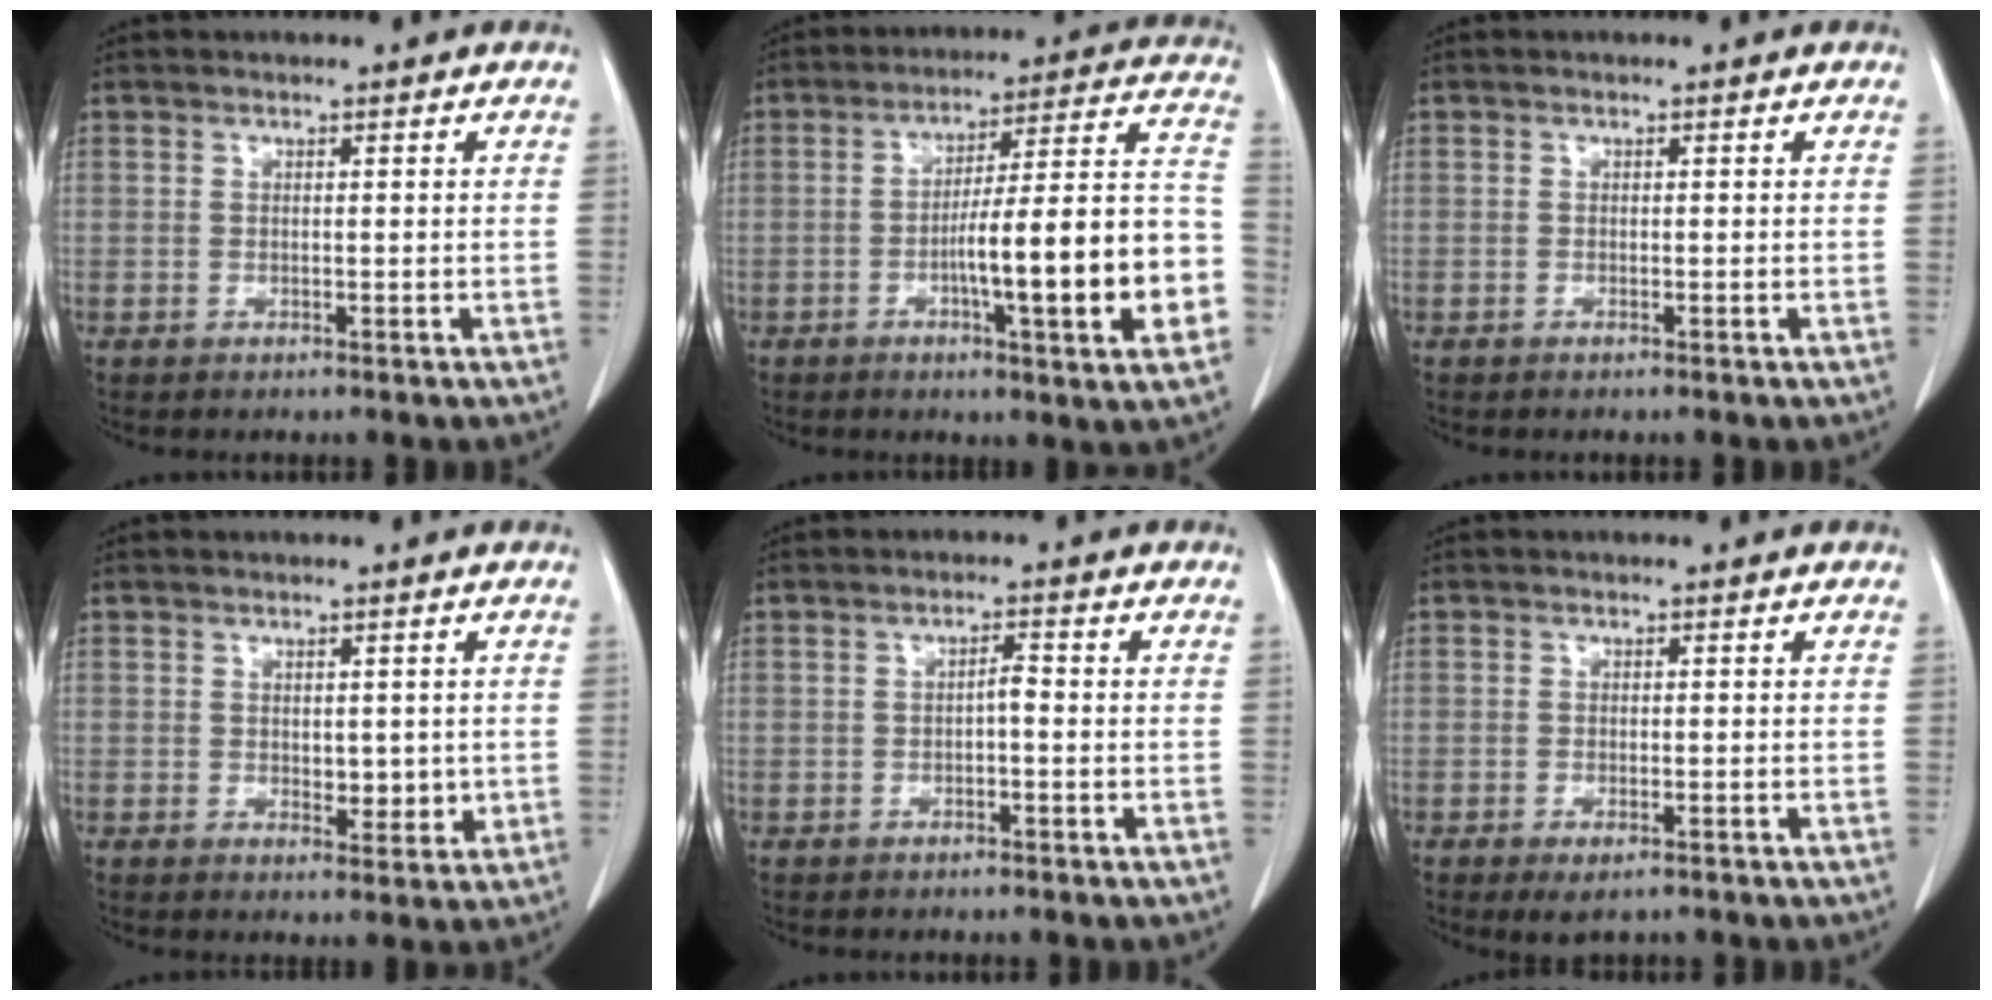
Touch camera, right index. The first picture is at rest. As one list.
[{"total": 18.9, "force": [-5.0, 1.2, 18.2], "torque": [-0.214, 0.021, -0.069]}, {"total": 0.0}, {"total": 3.3, "force": [0.1, 1.9, 2.7], "torque": [-0.031, -0.006, 0.007]}, {"total": 1.6, "force": [-0.4, 0.4, 1.5], "torque": [-0.023, 0.004, -0.008]}, {"total": 2.9, "force": [-1.9, 1.1, 1.8], "torque": [-0.028, -0.005, -0.022]}]